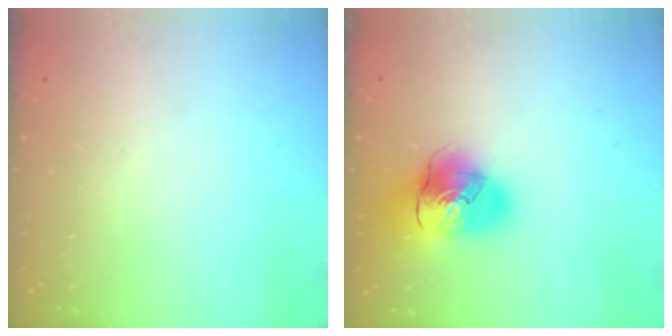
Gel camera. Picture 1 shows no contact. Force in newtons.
{"total": 14.9, "press": 14.7, "slide": 2.5}